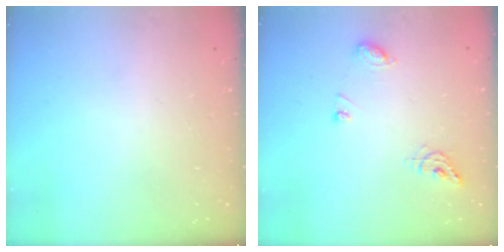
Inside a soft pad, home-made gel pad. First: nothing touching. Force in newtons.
{"total": 8.2, "press": 8.2, "slide": 0.8}